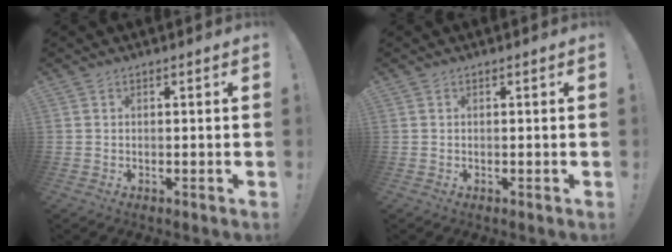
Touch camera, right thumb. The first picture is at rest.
{"total": 0.0}